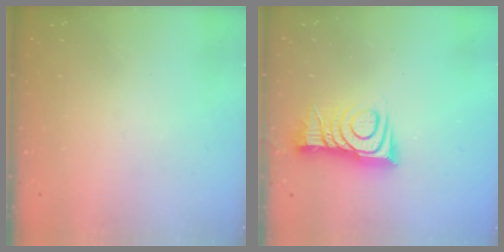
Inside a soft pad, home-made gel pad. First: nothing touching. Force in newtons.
{"total": 11.2, "press": 11.2, "slide": 0.5}